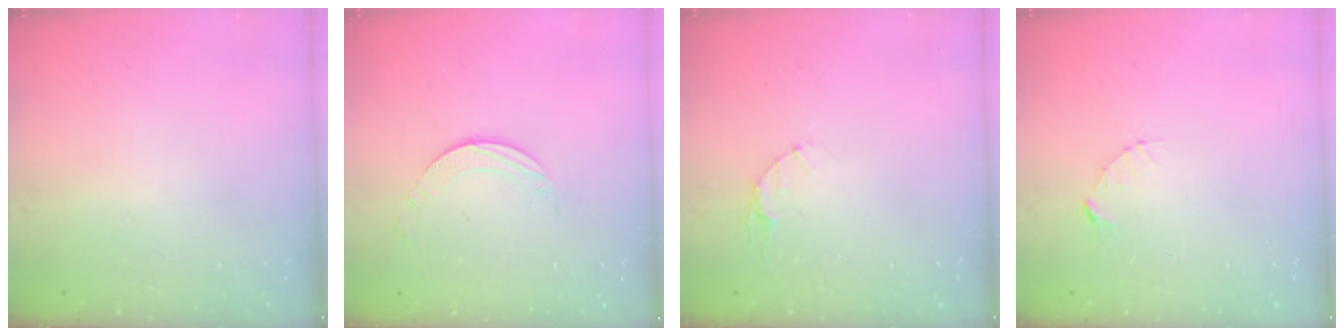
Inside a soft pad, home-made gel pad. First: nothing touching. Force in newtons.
{"total": 2.5, "press": 2.5, "slide": 0.2}
{"total": 3.1, "press": 3.1, "slide": 0.4}
{"total": 3.1, "press": 3.1, "slide": 0.3}